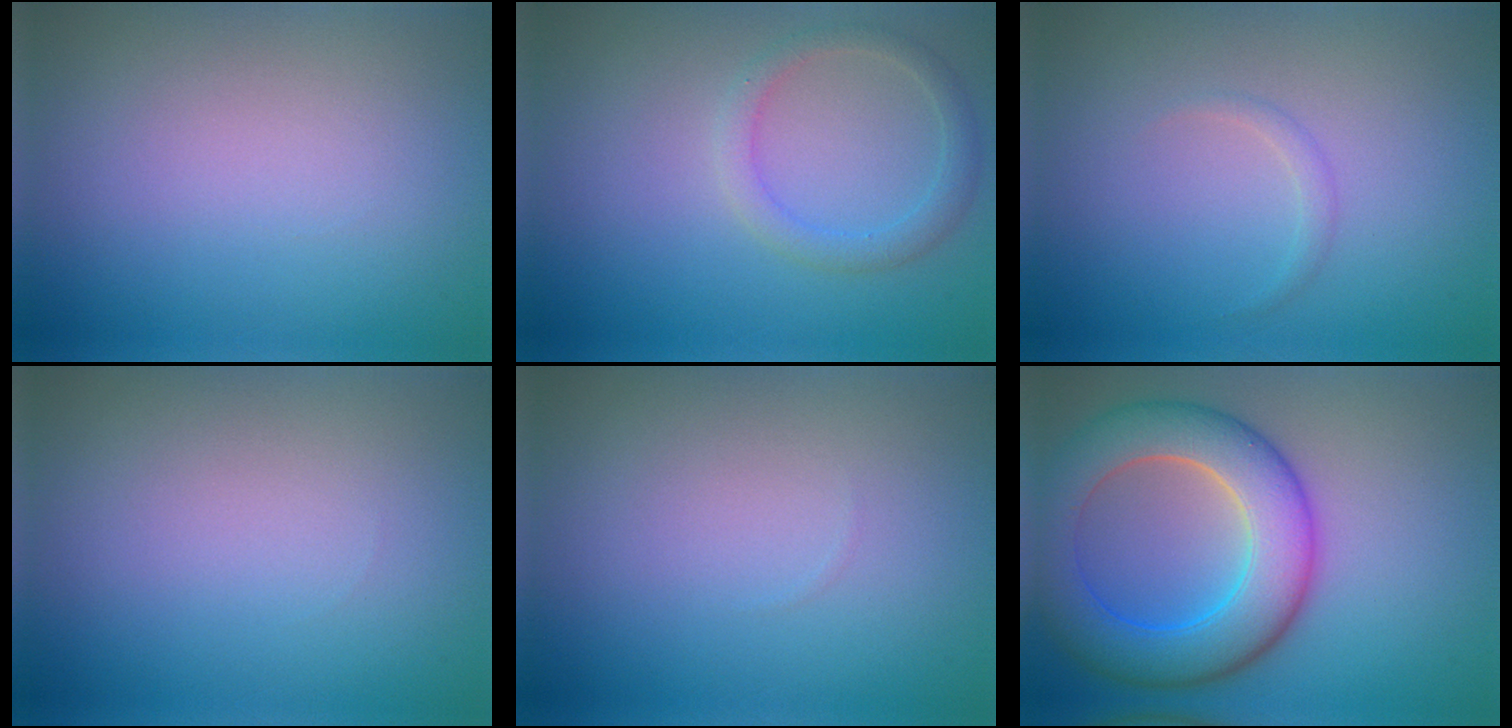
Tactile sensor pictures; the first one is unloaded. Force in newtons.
{"total": 2.1, "press": 2.1, "slide": 0.1}
{"total": 0.7, "press": 0.7, "slide": 0.0}
{"total": 0.0}
{"total": 0.0}
{"total": 8.7, "press": 8.7, "slide": 0.1}